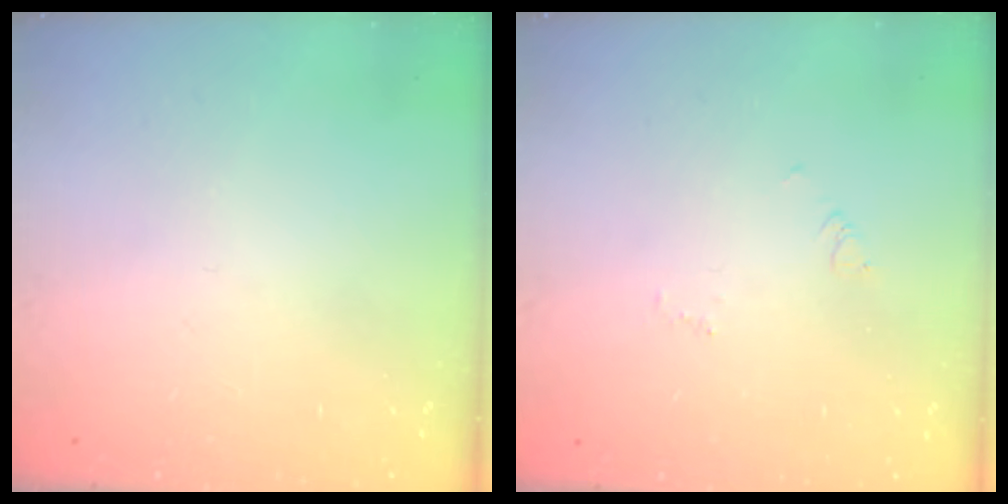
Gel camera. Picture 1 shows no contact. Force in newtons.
{"total": 2.7, "press": 2.7, "slide": 0.2}